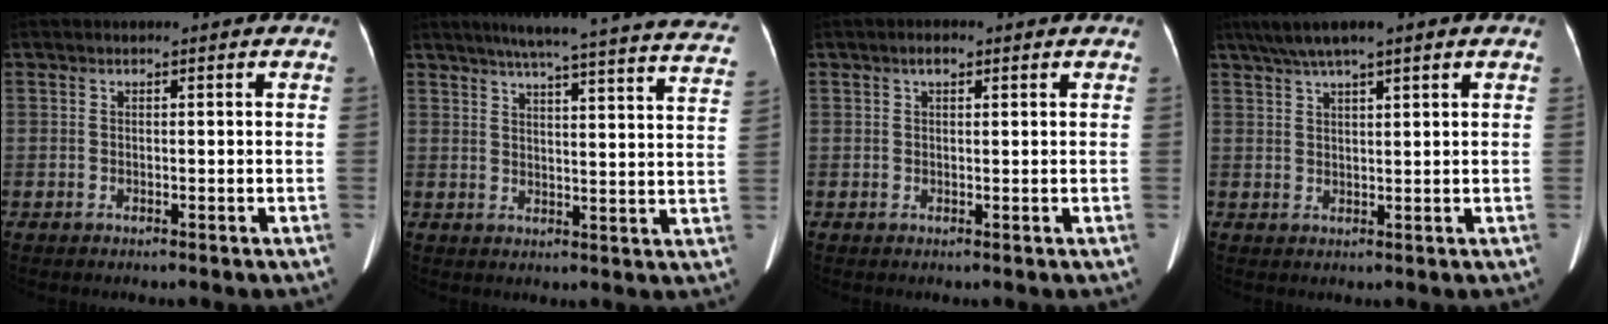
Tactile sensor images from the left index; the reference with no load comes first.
{"total": 28.3, "force": [25.5, 0.5, 12.2], "torque": [-0.181, -0.055, 0.294]}
{"total": 1.4, "force": [0.7, 0.7, 1.0], "torque": [-0.021, 0.008, 0.008]}
{"total": 7.5, "force": [5.1, 1.0, 5.3], "torque": [-0.095, 0.034, 0.081]}